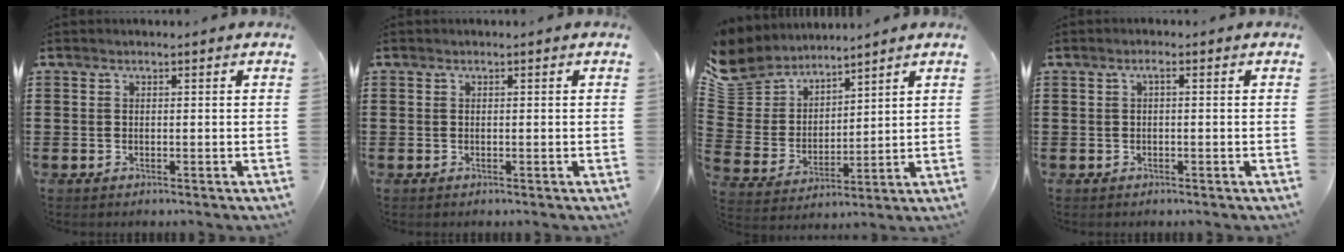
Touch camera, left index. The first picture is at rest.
{"total": 0.0}
{"total": 8.0, "force": [7.1, 3.6, -0.4], "torque": [-0.045, -0.051, 0.137]}
{"total": 1.0, "force": [-0.3, 0.2, 0.9], "torque": [-0.017, 0.002, -0.007]}